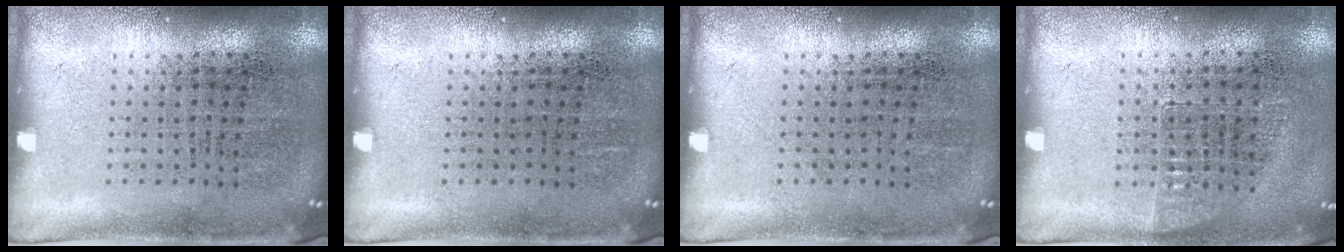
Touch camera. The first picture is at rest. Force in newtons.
{"total": 0.0}
{"total": 0.0}
{"total": 0.6, "press": 0.6, "slide": 0.2}